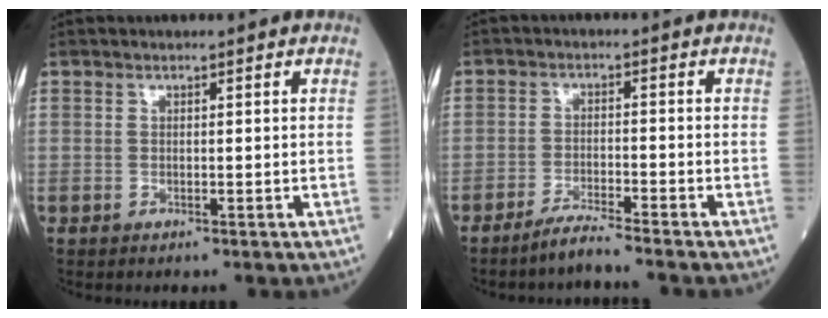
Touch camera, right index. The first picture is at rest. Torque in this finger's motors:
{"motor_torque": [-0.03, -0.24, 0.04, 0.00]}